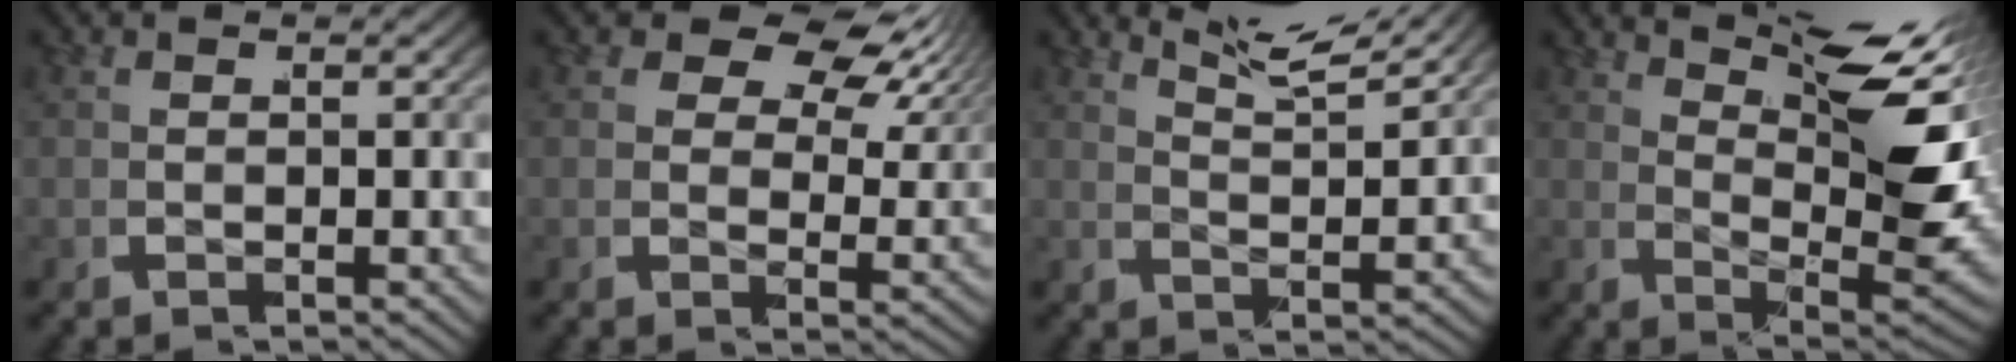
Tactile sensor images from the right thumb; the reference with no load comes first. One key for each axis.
{"total": 6.5, "fx": 3.8, "fy": 3.4, "fz": 4.0, "tx": -0.047, "ty": 0.006, "tz": 0.051}
{"total": 5.6, "fx": 5.1, "fy": 0.8, "fz": 2.3, "tx": -0.036, "ty": 0.015, "tz": 0.076}
{"total": 12.6, "fx": 4.8, "fy": 4.8, "fz": 10.6, "tx": -0.149, "ty": -0.001, "tz": 0.080}